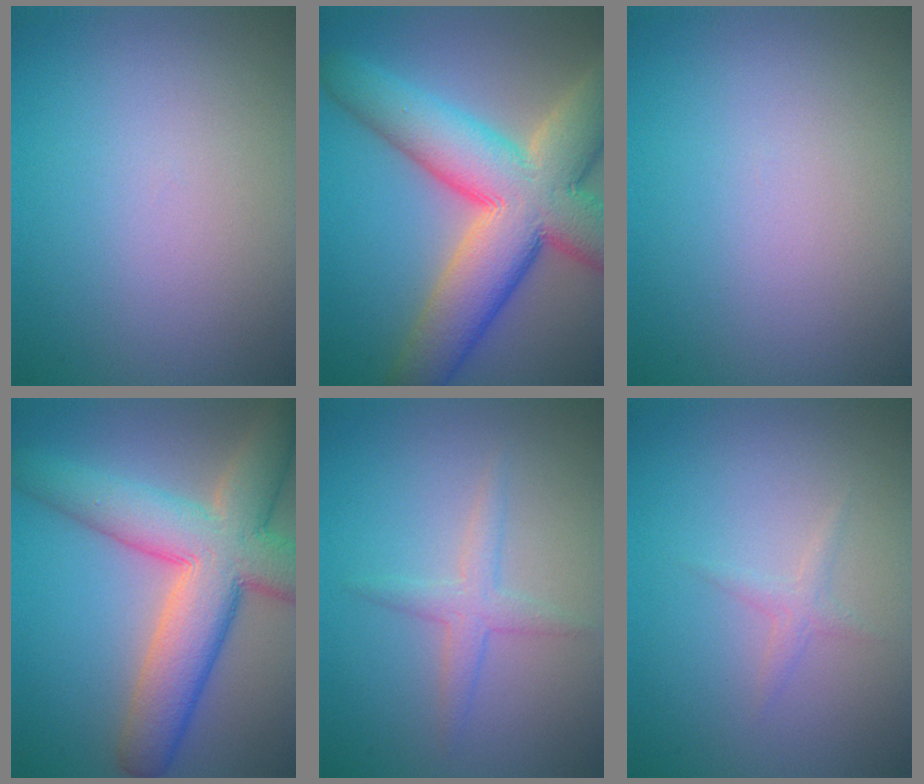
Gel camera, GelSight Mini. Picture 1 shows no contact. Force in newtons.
{"total": 13.2, "press": 13.2, "slide": 0.8}
{"total": 0.0}
{"total": 10.3, "press": 10.3, "slide": 0.5}
{"total": 2.0, "press": 2.0, "slide": 0.1}
{"total": 1.0, "press": 1.0, "slide": 0.1}